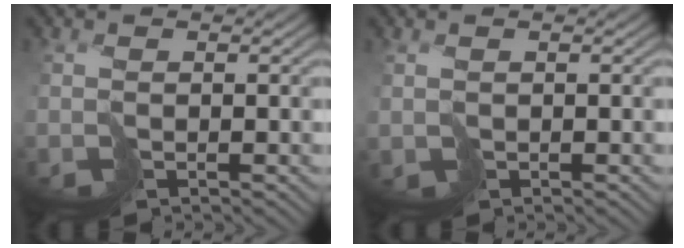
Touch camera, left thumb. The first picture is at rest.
{"total": 0.6, "force": [0.3, 0.3, 0.4], "torque": [-0.016, 0.001, 0.009]}